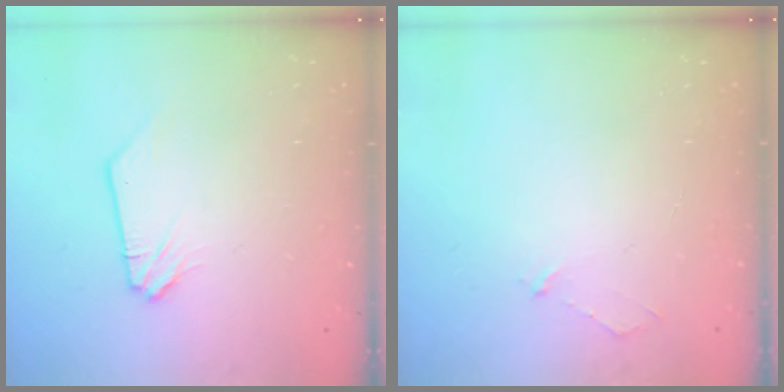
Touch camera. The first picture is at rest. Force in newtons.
{"total": 3.0, "press": 3.0, "slide": 0.3}